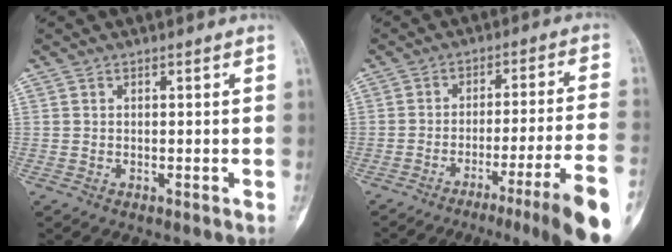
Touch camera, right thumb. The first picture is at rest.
{"total": 17.5, "force": [-10.9, -0.4, 13.6], "torque": [-0.149, 0.052, -0.161]}